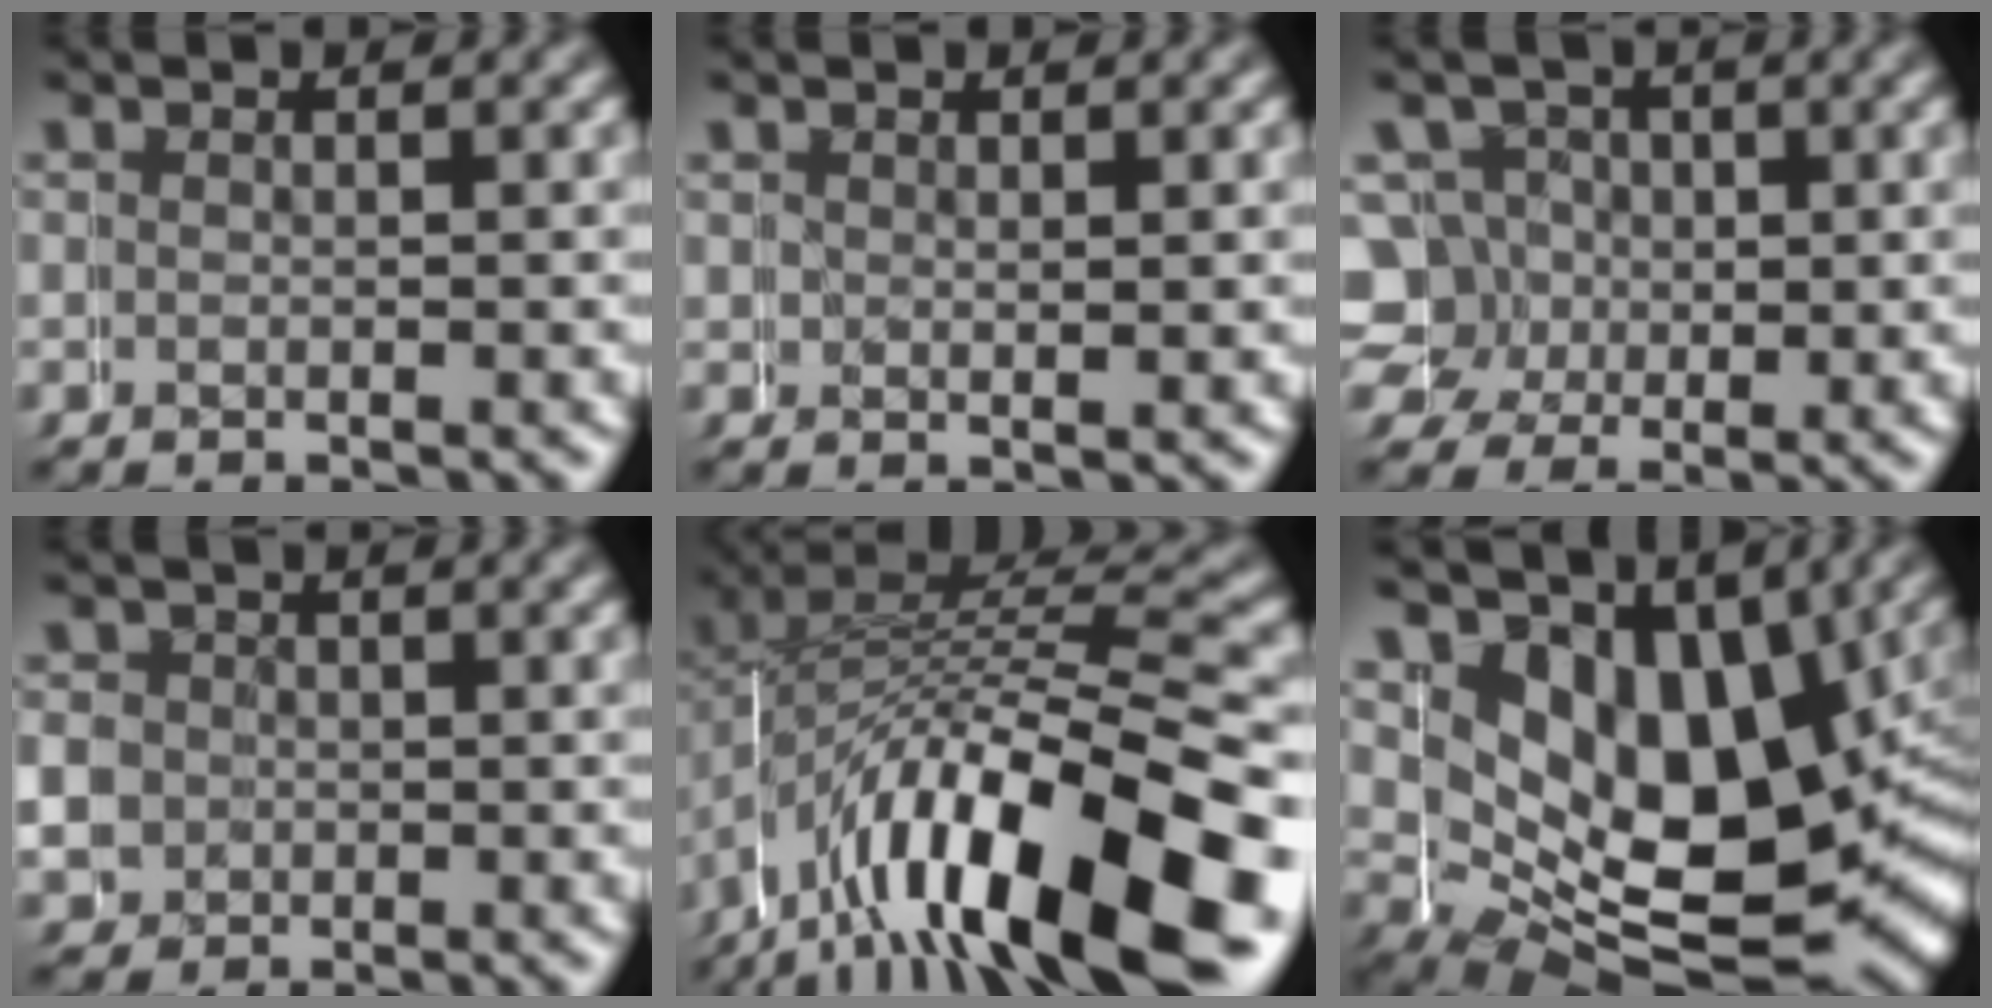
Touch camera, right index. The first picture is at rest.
{"total": 1.2, "force": [0.9, 0.2, 0.7], "torque": [-0.017, -0.009, 0.020]}
{"total": 7.8, "force": [0.1, 7.5, 2.2], "torque": [-0.066, -0.035, 0.005]}
{"total": 3.2, "force": [0.0, 3.2, -0.2], "torque": [-0.026, -0.016, 0.004]}
{"total": 13.0, "force": [-3.3, 6.4, 10.8], "torque": [-0.191, -0.018, -0.035]}
{"total": 16.4, "force": [0.4, 11.0, 12.2], "torque": [-0.208, -0.063, 0.034]}